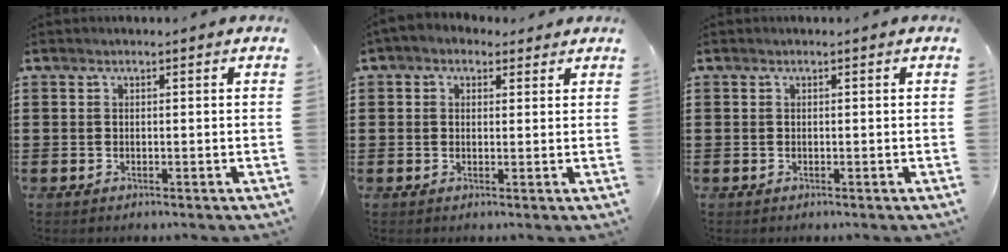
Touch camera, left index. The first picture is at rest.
{"total": 1.8, "force": [1.1, 1.4, 0.5], "torque": [-0.016, 0.010, 0.019]}
{"total": 0.0}